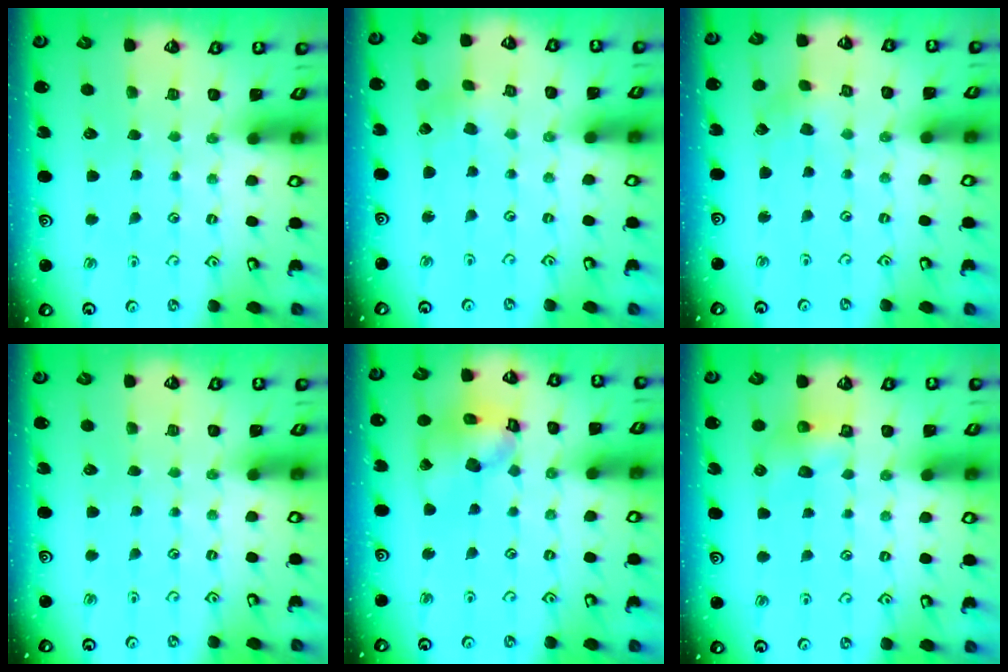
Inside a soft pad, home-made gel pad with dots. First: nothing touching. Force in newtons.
{"total": 1.1, "press": 1.1, "slide": 0.2}
{"total": 1.7, "press": 1.6, "slide": 0.2}
{"total": 0.0}
{"total": 14.2, "press": 14.0, "slide": 2.1}
{"total": 6.8, "press": 6.8, "slide": 0.2}